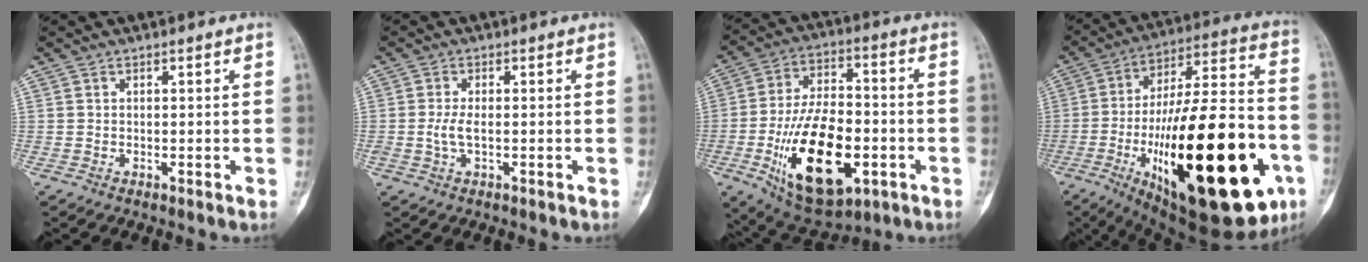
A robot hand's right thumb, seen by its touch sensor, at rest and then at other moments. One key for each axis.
{"total": 2.8, "fx": -0.8, "fy": 1.7, "fz": 2.1, "tx": -0.044, "ty": 0.011, "tz": -0.016}
{"total": 22.4, "fx": -6.5, "fy": 11.7, "fz": 18.0, "tx": -0.290, "ty": 0.023, "tz": -0.091}
{"total": 40.1, "fx": -12.4, "fy": 14.0, "fz": 35.5, "tx": -0.529, "ty": 0.035, "tz": -0.179}